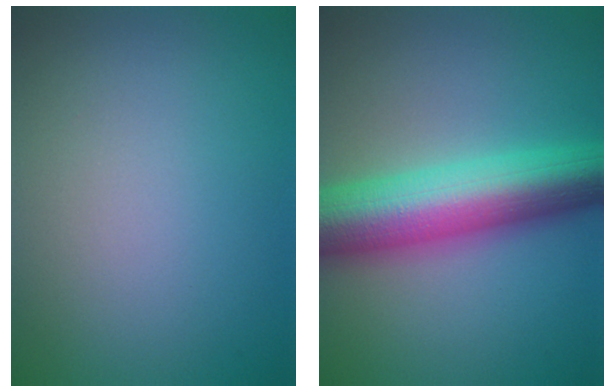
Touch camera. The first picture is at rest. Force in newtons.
{"total": 11.0, "press": 11.0, "slide": 0.3}